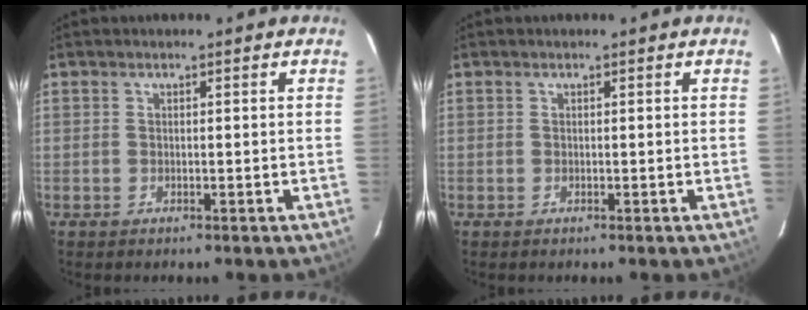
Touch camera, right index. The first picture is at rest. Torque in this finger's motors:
{"motor_torque": [0.00, 0.00, 0.01, 0.00]}